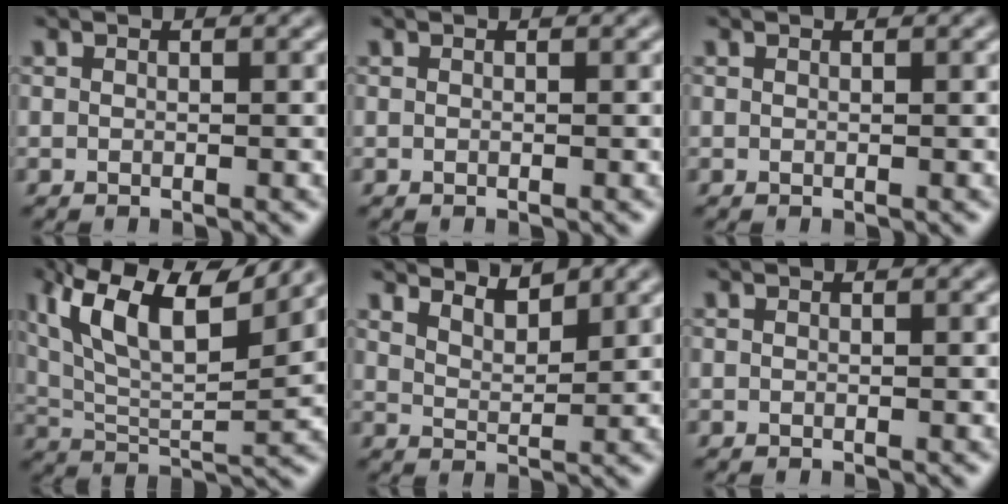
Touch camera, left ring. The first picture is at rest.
{"total": 0.0}
{"total": 0.0}
{"total": 12.0, "force": [6.8, 4.2, 8.9], "torque": [-0.165, 0.020, 0.118]}
{"total": 3.4, "force": [3.2, 0.6, 1.1], "torque": [-0.014, -0.004, 0.044]}
{"total": 0.0}